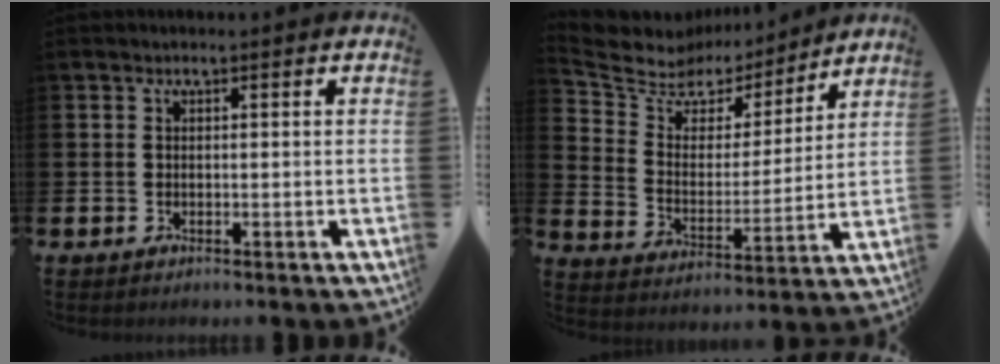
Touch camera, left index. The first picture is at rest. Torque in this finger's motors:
{"motor_torque": [0.90, -1.24, 0.04, 0.00]}